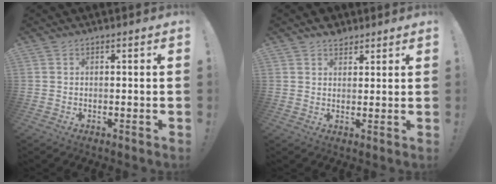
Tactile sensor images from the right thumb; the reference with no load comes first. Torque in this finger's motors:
{"motor_torque": [0.00, 0.01, 0.31, 0.15, 0.00]}